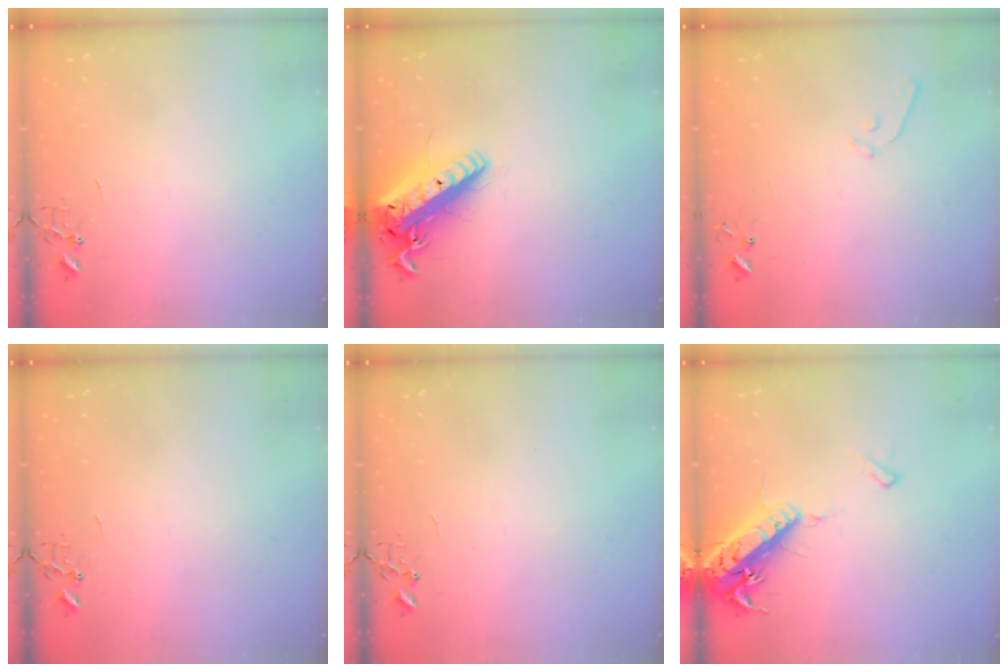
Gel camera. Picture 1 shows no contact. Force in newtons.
{"total": 19.2, "press": 18.7, "slide": 4.1}
{"total": 6.2, "press": 6.2, "slide": 0.5}
{"total": 0.0}
{"total": 0.0}
{"total": 16.1, "press": 15.8, "slide": 3.4}